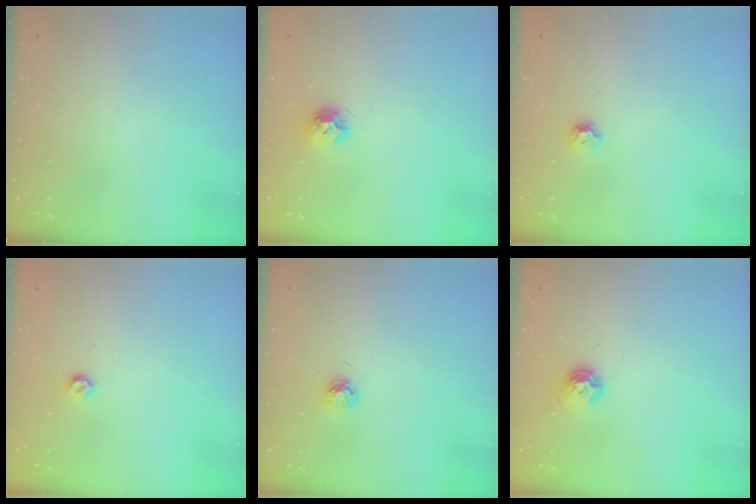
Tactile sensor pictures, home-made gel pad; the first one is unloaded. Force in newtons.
{"total": 7.5, "press": 7.5, "slide": 0.7}
{"total": 5.9, "press": 5.8, "slide": 0.9}
{"total": 4.0, "press": 3.9, "slide": 0.8}
{"total": 3.9, "press": 3.9, "slide": 0.4}
{"total": 7.0, "press": 6.9, "slide": 0.7}